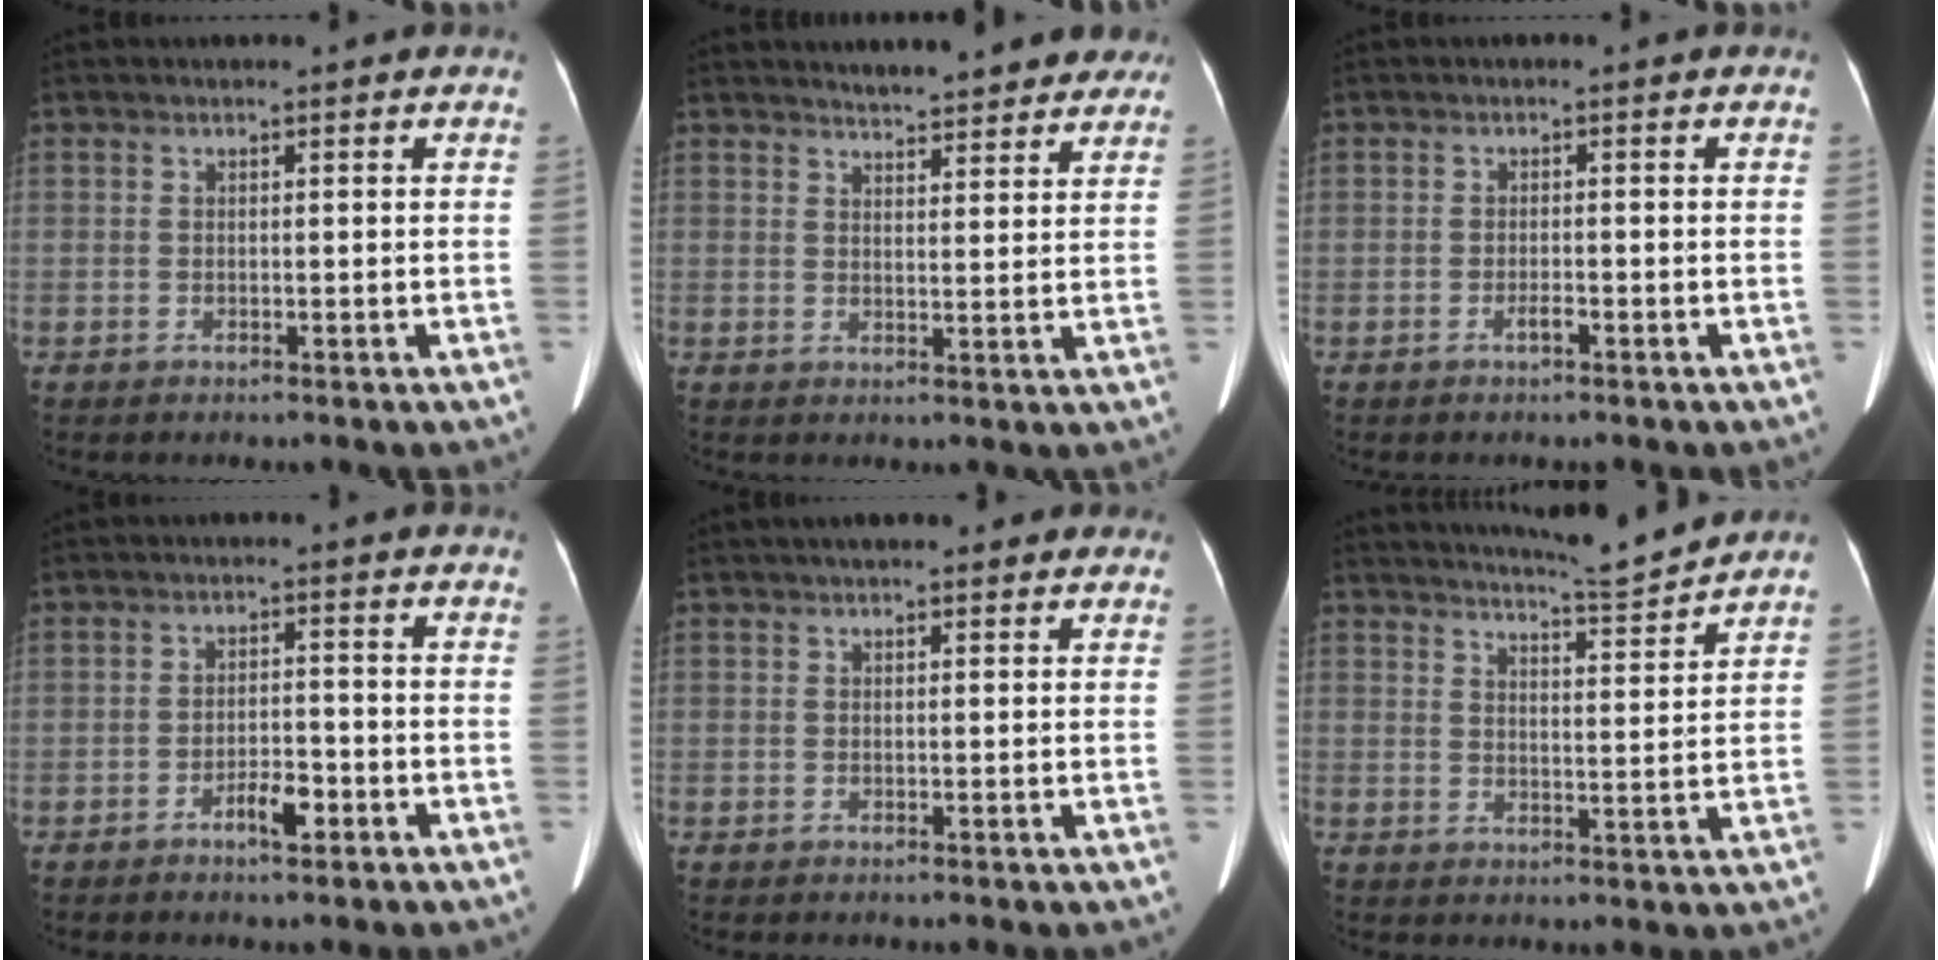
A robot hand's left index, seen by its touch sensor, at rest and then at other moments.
{"total": 10.7, "force": [9.9, 2.3, 3.6], "torque": [-0.031, 0.005, 0.108]}
{"total": 1.2, "force": [-0.8, 0.2, 0.8], "torque": [-0.018, 0.000, -0.014]}
{"total": 3.6, "force": [-2.2, 1.1, 2.7], "torque": [-0.047, 0.003, -0.038]}
{"total": 4.5, "force": [3.3, 1.6, 2.6], "torque": [-0.028, 0.028, 0.044]}
{"total": 7.9, "force": [7.6, -1.3, 1.6], "torque": [-0.036, -0.014, 0.116]}